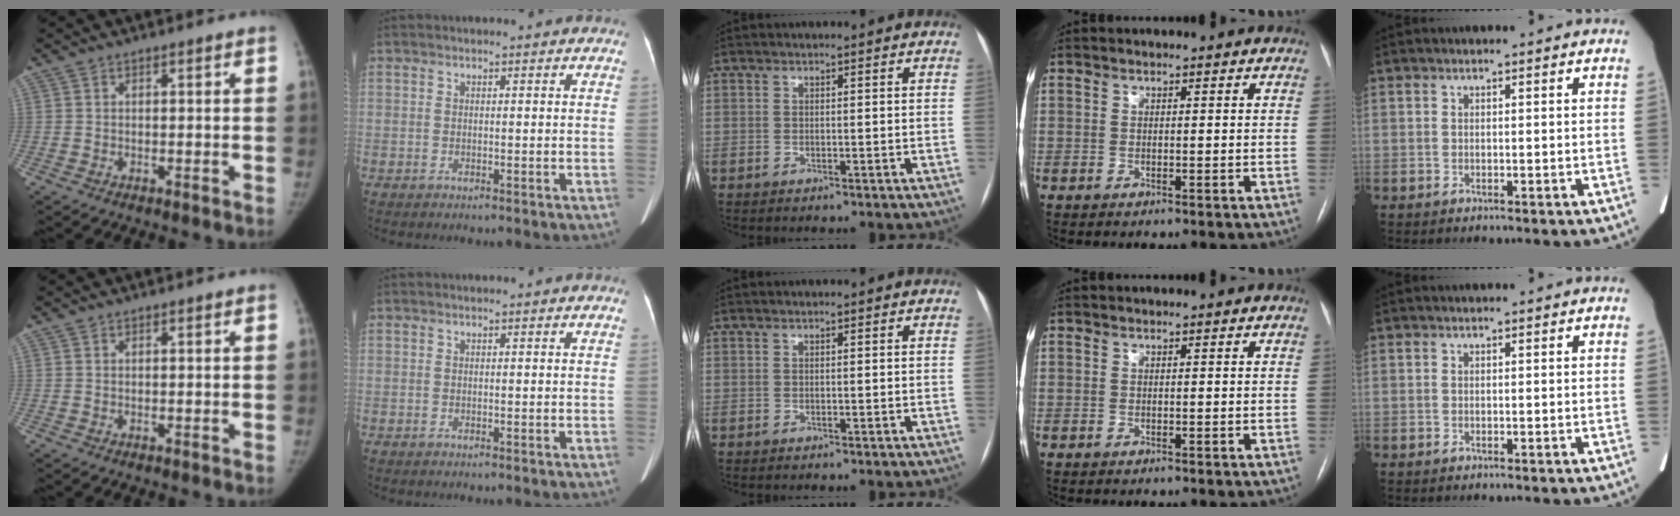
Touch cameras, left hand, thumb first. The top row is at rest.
{}